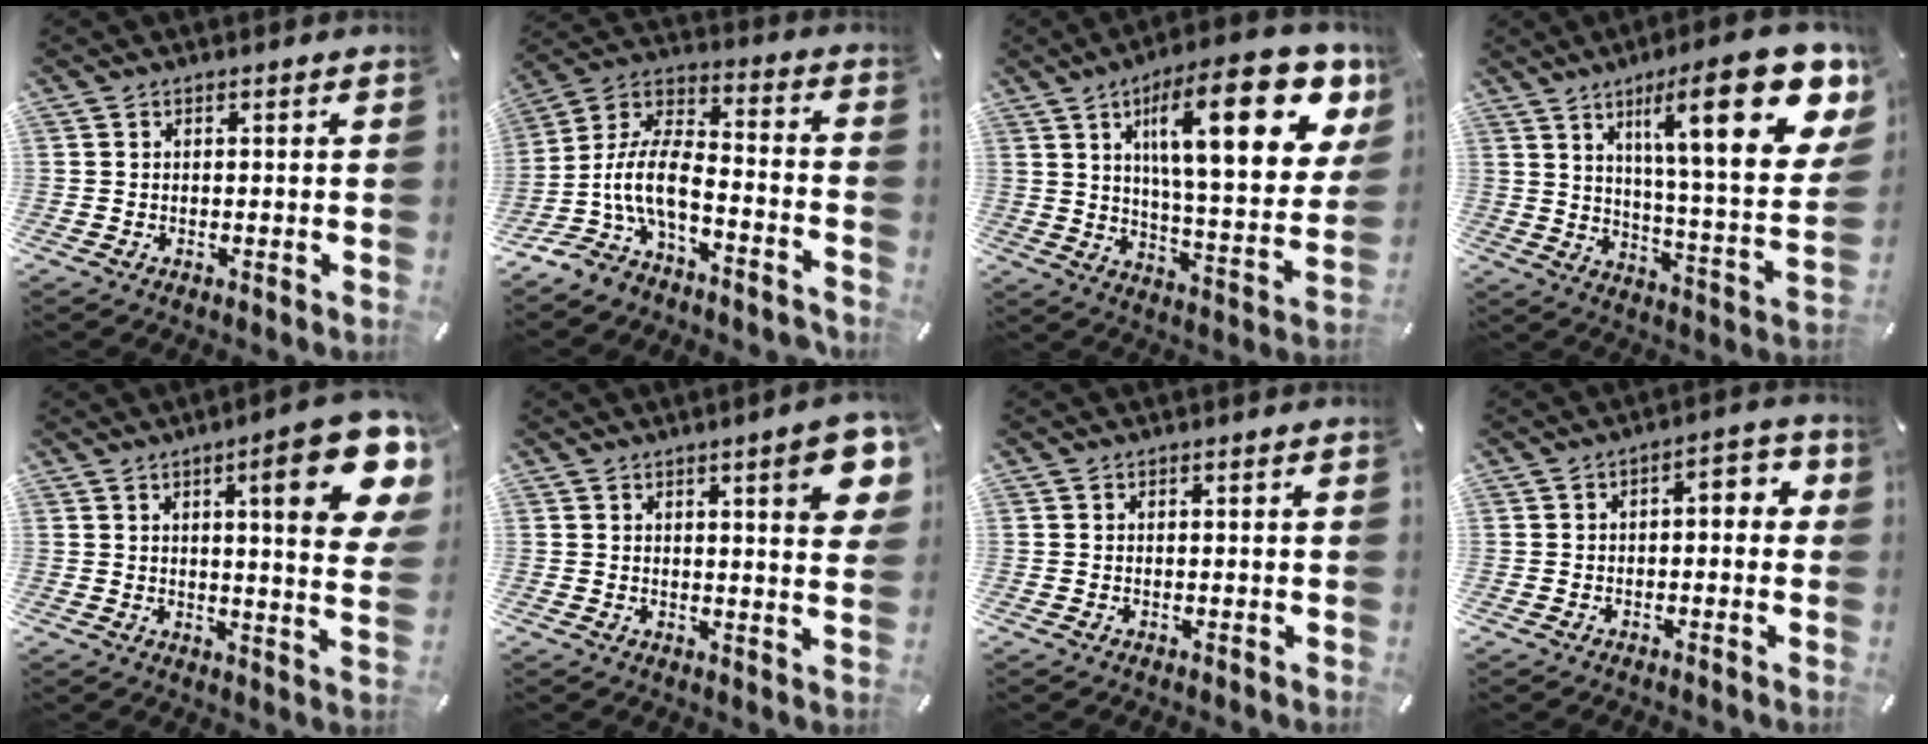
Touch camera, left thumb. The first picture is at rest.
{"total": 11.8, "force": [-5.6, 5.5, 8.8], "torque": [-0.190, 0.000, -0.106]}
{"total": 25.5, "force": [10.9, 8.4, 21.5], "torque": [-0.323, -0.042, 0.160]}
{"total": 24.4, "force": [11.9, 6.1, 20.4], "torque": [-0.302, -0.066, 0.172]}
{"total": 17.9, "force": [7.7, 3.7, 15.8], "torque": [-0.213, -0.042, 0.104]}
{"total": 9.2, "force": [3.8, 1.9, 8.2], "torque": [-0.106, -0.020, 0.056]}
{"total": 0.0}
{"total": 4.2, "force": [-1.2, 2.2, 3.3], "torque": [-0.047, 0.011, -0.031]}